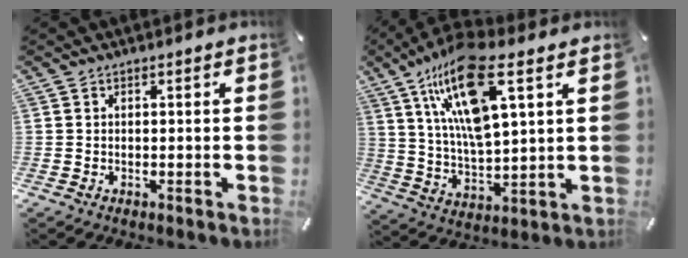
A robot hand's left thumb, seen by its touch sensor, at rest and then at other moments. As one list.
[{"total": 17.9, "force": [9.3, 5.6, 14.2], "torque": [-0.302, -0.035, 0.149]}]